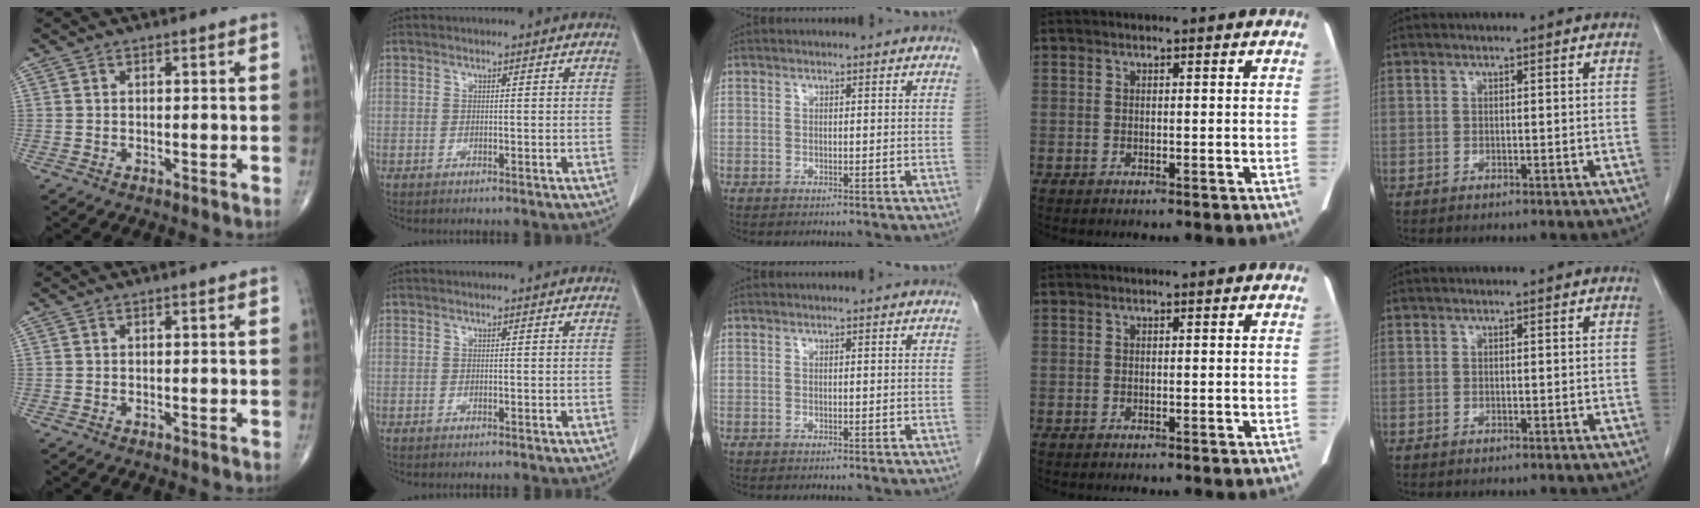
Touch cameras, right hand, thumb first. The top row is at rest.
{}